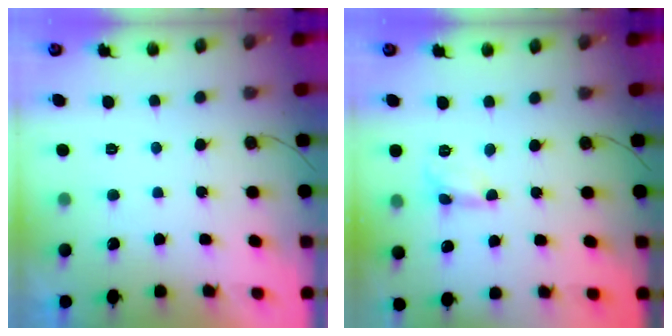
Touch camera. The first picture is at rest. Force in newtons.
{"total": 2.0, "press": 2.0, "slide": 0.2}